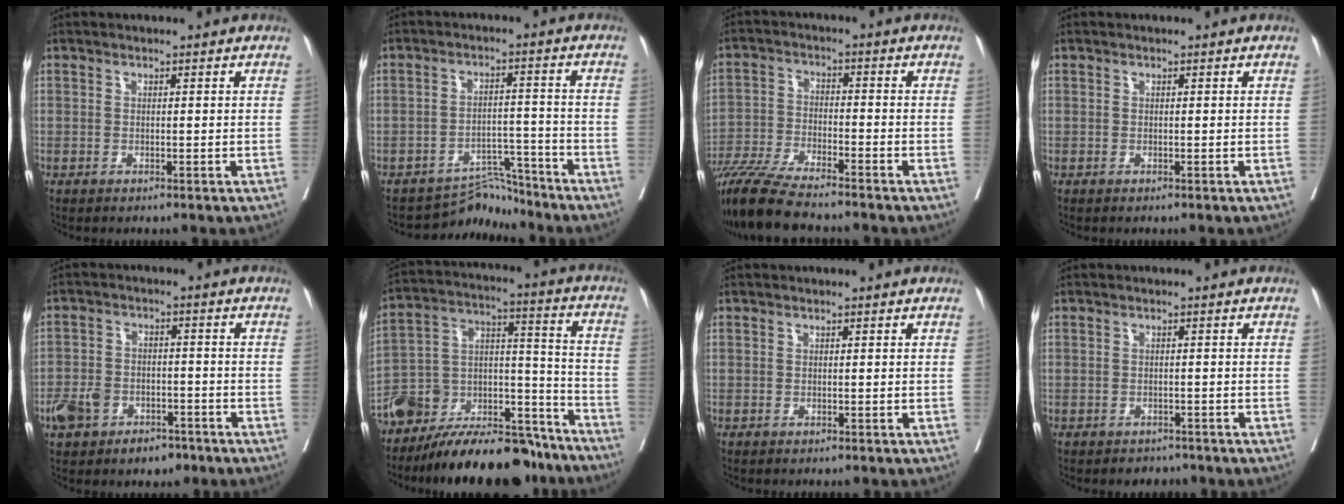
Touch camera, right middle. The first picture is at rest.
{"total": 5.2, "force": [-5.0, 0.8, -1.0], "torque": [0.020, 0.027, -0.075]}
{"total": 11.7, "force": [-10.2, 0.8, 5.7], "torque": [-0.099, -0.030, -0.177]}
{"total": 0.0}
{"total": 7.7, "force": [-4.3, 4.8, 4.1], "torque": [-0.080, 0.016, -0.064]}
{"total": 22.7, "force": [-20.0, 6.3, 8.5], "torque": [-0.145, 0.025, -0.329]}
{"total": 0.0}
{"total": 2.0, "force": [-1.7, 1.0, -0.2], "torque": [-0.001, 0.002, -0.027]}